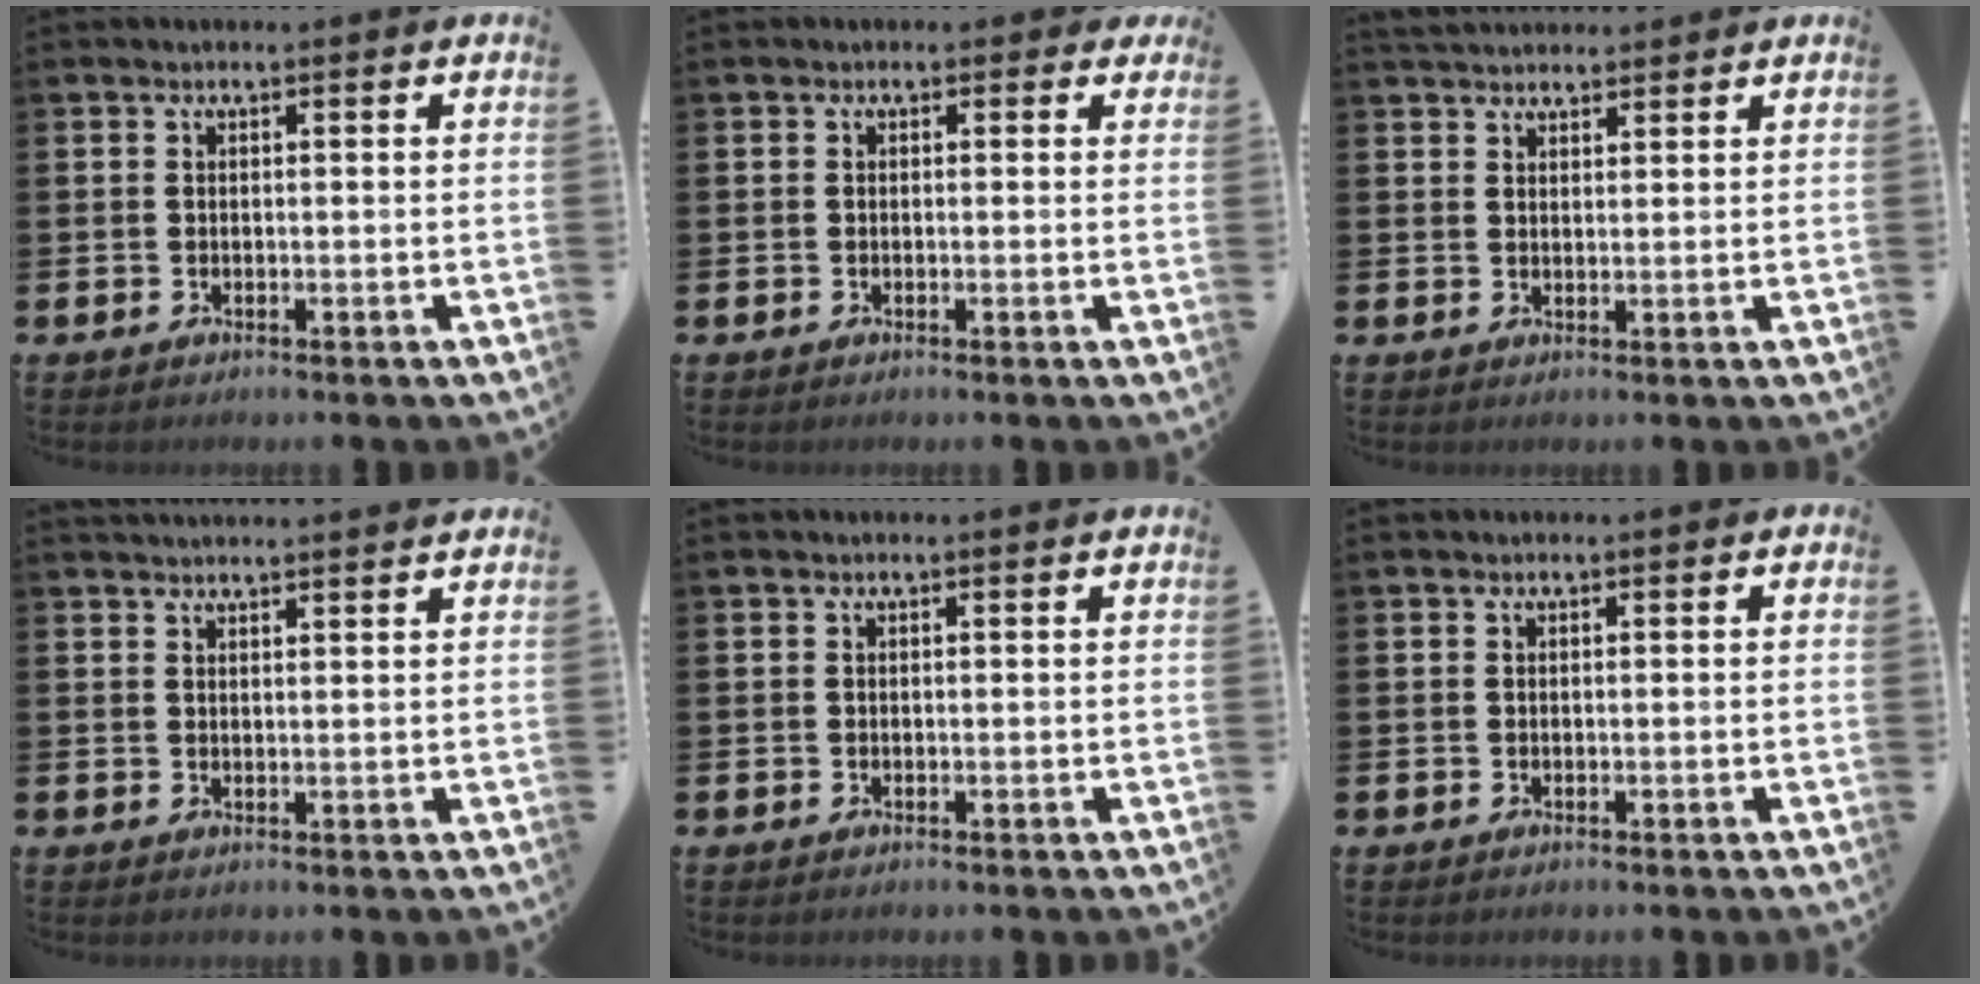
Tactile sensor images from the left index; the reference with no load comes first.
{"total": 0.8, "force": [0.0, 0.7, 0.3], "torque": [-0.004, 0.009, -0.003]}
{"total": 3.1, "force": [3.0, 0.9, 0.2], "torque": [0.004, -0.013, 0.053]}
{"total": 2.1, "force": [2.1, -0.2, 0.0], "torque": [0.005, -0.013, 0.037]}
{"total": 0.0}
{"total": 0.0}